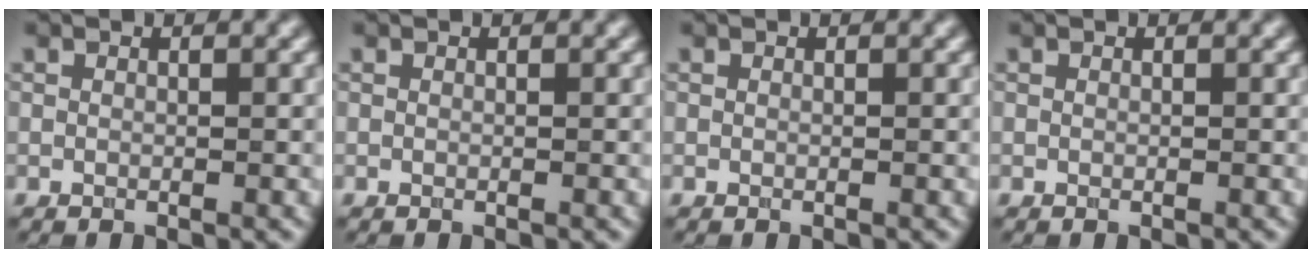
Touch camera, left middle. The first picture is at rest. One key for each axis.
{"total": 0.0}
{"total": 0.0}
{"total": 0.0}